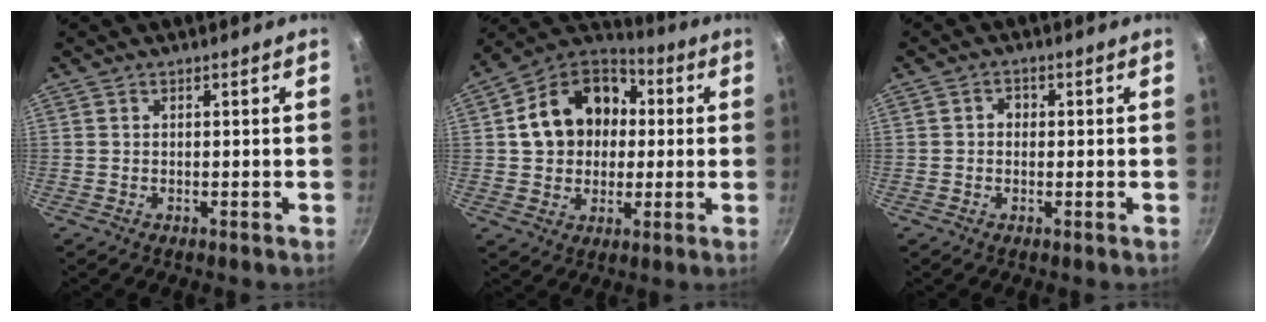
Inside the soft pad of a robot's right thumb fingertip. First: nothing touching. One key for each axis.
{"total": 17.7, "fx": 2.3, "fy": 14.1, "fz": 10.4, "tx": -0.151, "ty": 0.036, "tz": 0.030}
{"total": 2.0, "fx": 0.0, "fy": 1.7, "fz": 1.0, "tx": -0.006, "ty": 0.005, "tz": -0.004}